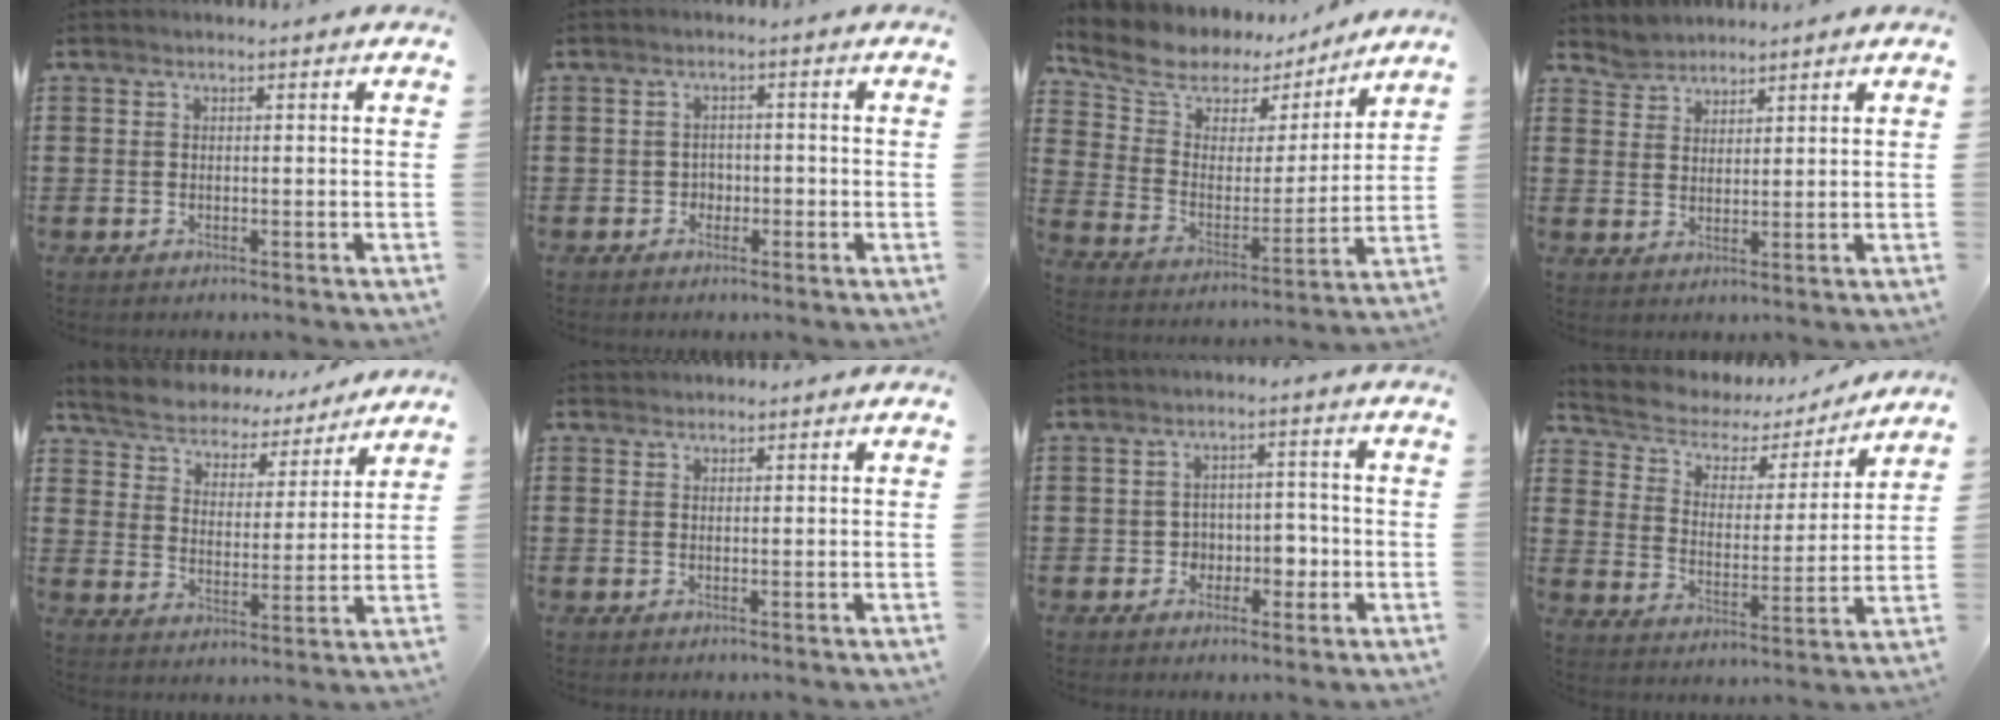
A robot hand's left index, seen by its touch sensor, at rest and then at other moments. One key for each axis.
{"total": 1.8, "fx": -0.8, "fy": 1.5, "fz": 0.5, "tx": -0.016, "ty": 0.001, "tz": -0.021}
{"total": 7.5, "fx": 5.8, "fy": 4.4, "fz": 2.0, "tx": -0.080, "ty": -0.033, "tz": 0.101}
{"total": 3.0, "fx": 2.8, "fy": 1.0, "fz": -0.5, "tx": -0.003, "ty": -0.002, "tz": 0.055}
{"total": 5.1, "fx": 5.1, "fy": 0.7, "fz": 0.2, "tx": -0.034, "ty": -0.039, "tz": 0.084}
{"total": 1.0, "fx": 1.0, "fy": 0.3, "fz": 0.0, "tx": -0.002, "ty": 0.000, "tz": 0.020}
{"total": 4.2, "fx": -1.0, "fy": 3.7, "fz": 1.8, "tx": -0.040, "ty": 0.004, "tz": -0.026}
{"total": 4.2, "fx": 3.3, "fy": 2.4, "fz": 0.9, "tx": -0.045, "ty": -0.022, "tz": 0.048}